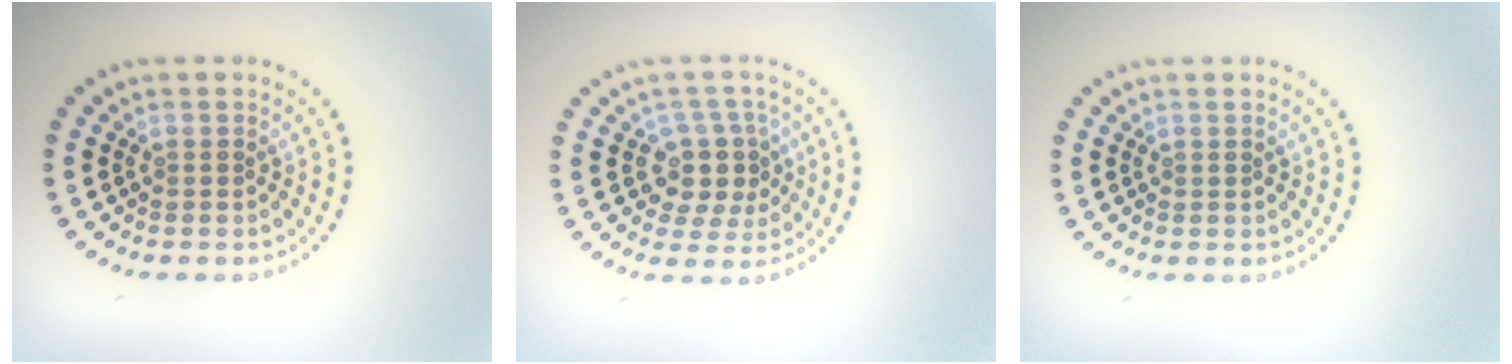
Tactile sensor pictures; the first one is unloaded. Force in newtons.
{"total": 3.9, "press": 3.6, "slide": 1.4}
{"total": 0.0}